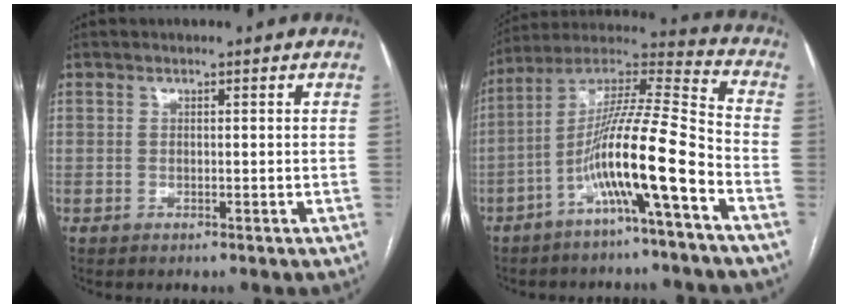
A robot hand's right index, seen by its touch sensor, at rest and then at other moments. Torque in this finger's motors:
{"motor_torque": [1.40, -0.73, 1.05, 0.21]}